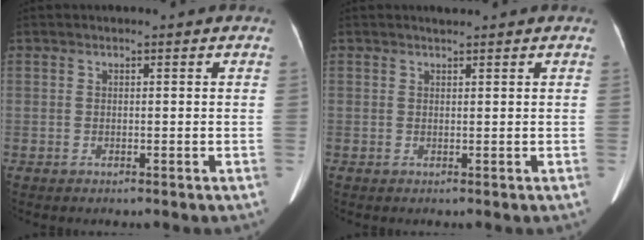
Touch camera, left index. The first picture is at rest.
{"total": 0.6, "force": [0.5, 0.0, 0.1], "torque": [-0.010, 0.004, 0.013]}